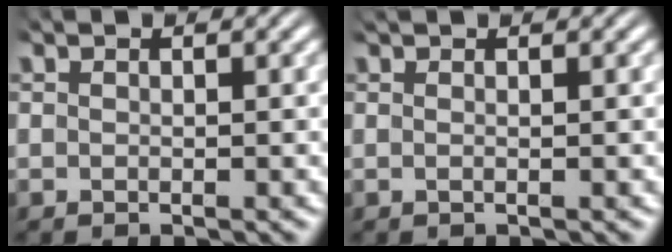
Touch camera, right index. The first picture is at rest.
{"total": 0.7, "force": [0.4, -0.5, 0.3], "torque": [0.001, 0.004, 0.001]}